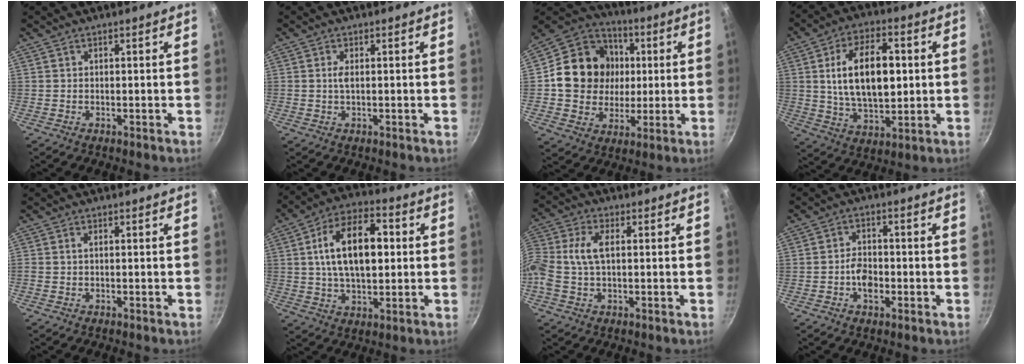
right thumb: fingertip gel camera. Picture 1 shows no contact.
{"total": 1.4, "force": [0.2, 0.5, 1.3], "torque": [-0.030, 0.000, 0.006]}
{"total": 18.0, "force": [1.9, 15.8, 8.2], "torque": [-0.121, 0.017, 0.028]}
{"total": 16.6, "force": [2.2, 9.2, 13.7], "torque": [-0.213, 0.001, 0.042]}
{"total": 0.6, "force": [0.1, 0.4, 0.5], "torque": [-0.015, 0.002, 0.002]}
{"total": 16.8, "force": [2.3, 9.5, 13.7], "torque": [-0.206, 0.016, 0.033]}
{"total": 8.3, "force": [0.5, 4.7, 6.8], "torque": [-0.150, 0.019, -0.002]}
{"total": 4.8, "force": [-1.4, 3.1, 3.4], "torque": [-0.045, 0.018, -0.027]}